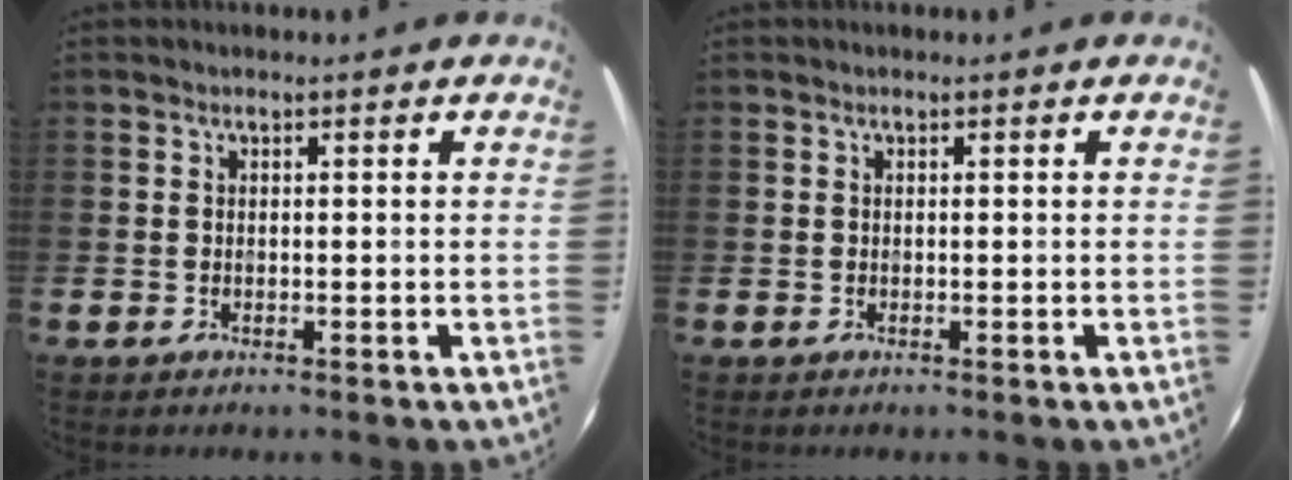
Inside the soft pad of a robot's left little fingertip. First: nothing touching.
{"total": 0.0}